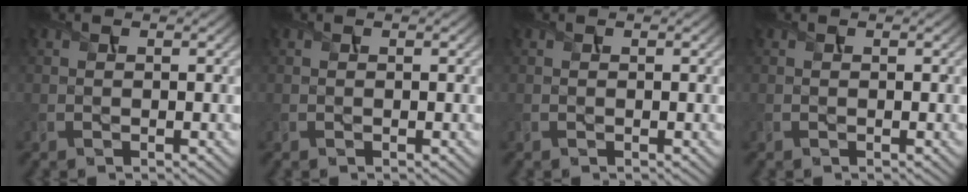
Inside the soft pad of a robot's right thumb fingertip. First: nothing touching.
{"total": 0.0}
{"total": 0.0}
{"total": 0.0}